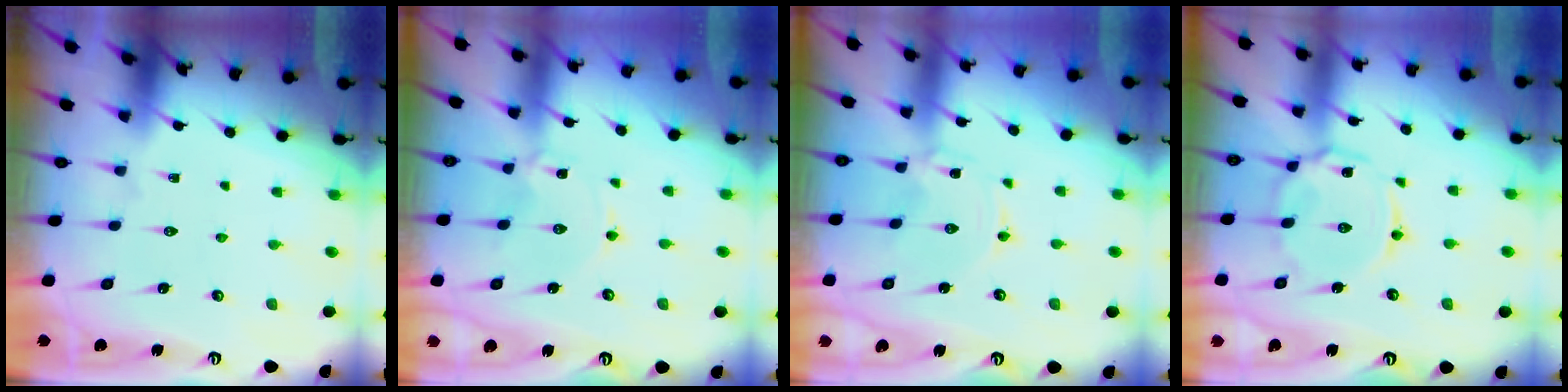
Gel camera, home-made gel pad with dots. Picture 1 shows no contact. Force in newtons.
{"total": 1.3, "press": 1.3, "slide": 0.2}
{"total": 0.0}
{"total": 8.3, "press": 8.3, "slide": 0.4}